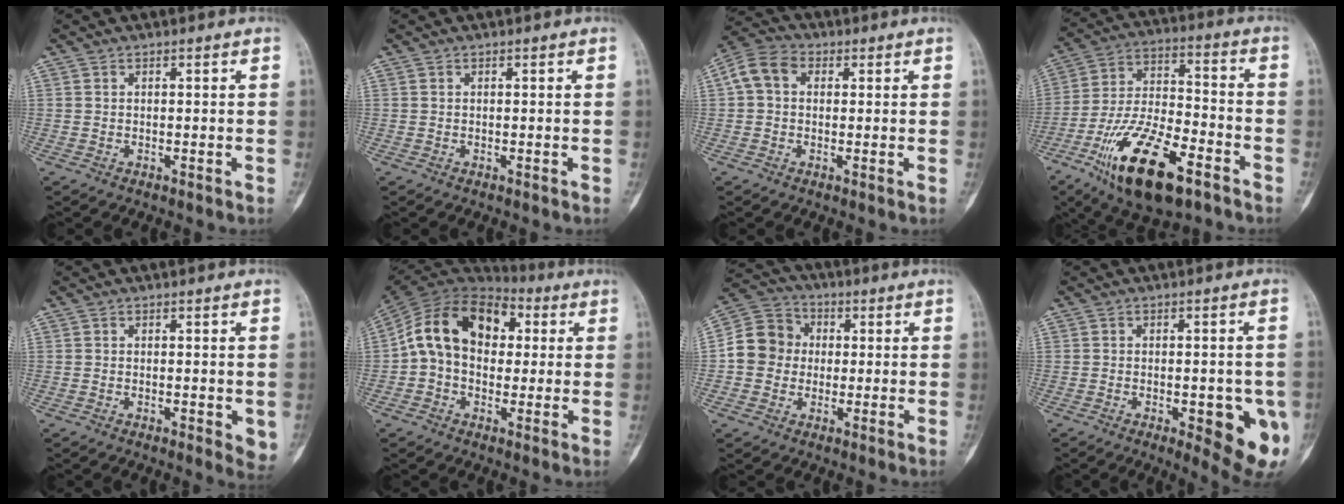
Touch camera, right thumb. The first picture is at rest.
{"total": 0.0}
{"total": 6.9, "force": [1.2, 5.2, 4.3], "torque": [-0.079, 0.025, 0.016]}
{"total": 20.7, "force": [-11.0, 8.4, 15.4], "torque": [-0.287, 0.054, -0.189]}
{"total": 4.2, "force": [-0.8, 1.6, 3.8], "torque": [-0.041, -0.008, -0.008]}
{"total": 16.5, "force": [2.4, 11.5, 11.5], "torque": [-0.171, 0.036, 0.030]}
{"total": 9.8, "force": [0.0, 8.9, 4.1], "torque": [-0.052, 0.026, -0.012]}
{"total": 13.0, "force": [-3.8, 4.7, 11.5], "torque": [-0.120, -0.002, -0.030]}